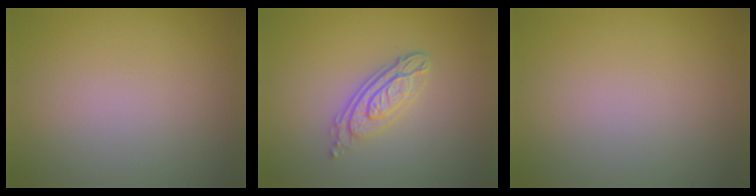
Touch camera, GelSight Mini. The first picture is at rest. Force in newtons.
{"total": 3.8, "press": 2.9, "slide": 2.6}
{"total": 0.0}